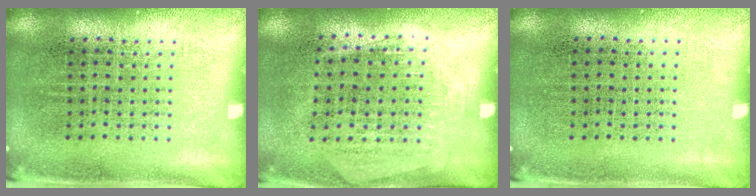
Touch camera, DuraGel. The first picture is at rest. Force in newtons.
{"total": 1.3, "press": 1.1, "slide": 0.6}
{"total": 0.0}